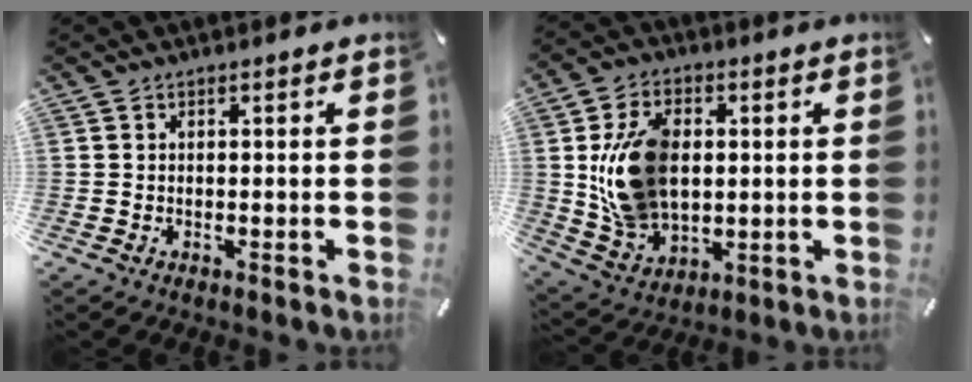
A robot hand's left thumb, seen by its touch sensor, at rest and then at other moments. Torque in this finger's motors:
{"motor_torque": [2.54, 2.47, 0.71, -0.21, 0.30]}